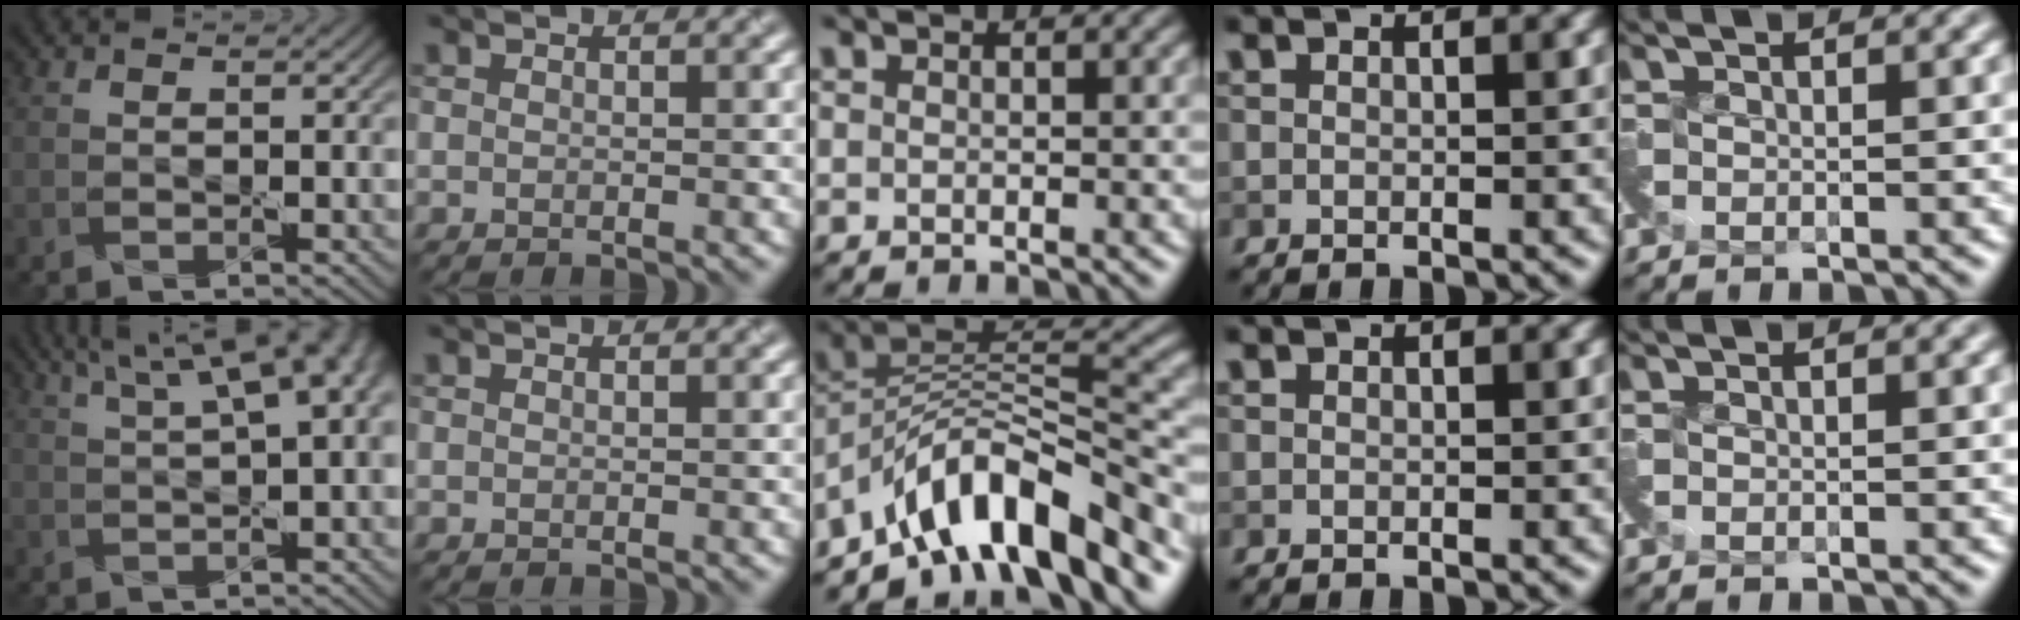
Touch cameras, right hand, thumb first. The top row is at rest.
{"thumb": {"total": 11.1, "force": [4.5, 3.7, 9.5], "torque": [-0.124, 0.043, 0.051]}, "middle": {"total": 10.6, "force": [-7.2, 3.7, 6.8], "torque": [-0.096, 0.014, -0.139]}}